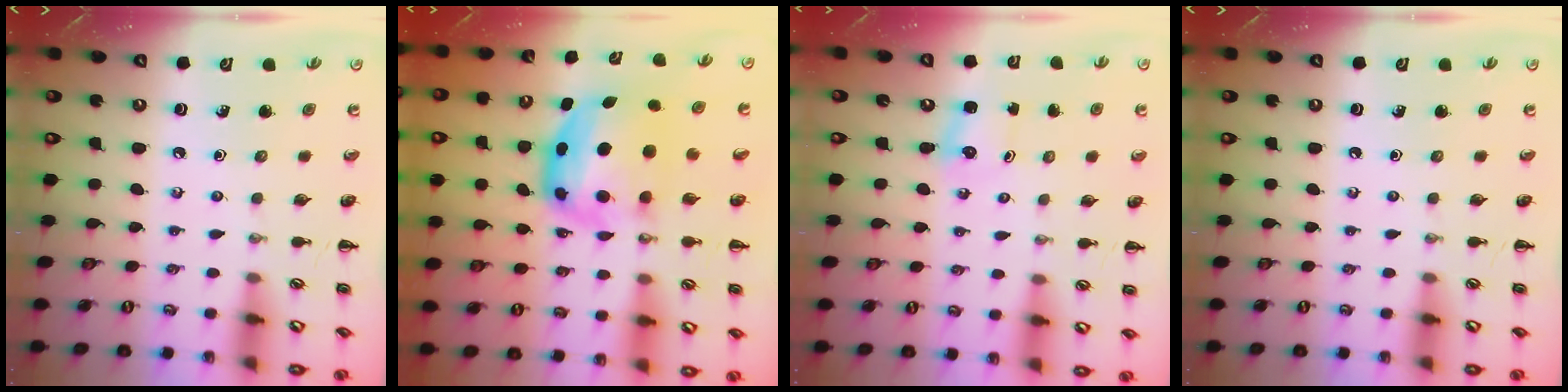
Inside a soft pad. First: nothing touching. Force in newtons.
{"total": 7.1, "press": 6.9, "slide": 1.6}
{"total": 1.8, "press": 1.7, "slide": 0.6}
{"total": 0.0}